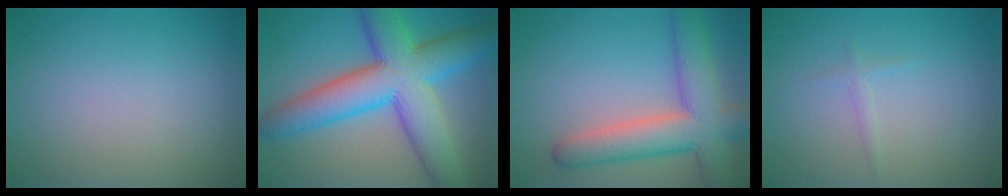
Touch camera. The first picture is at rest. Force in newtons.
{"total": 11.3, "press": 11.3, "slide": 0.2}
{"total": 7.7, "press": 7.7, "slide": 0.3}
{"total": 0.8, "press": 0.8, "slide": 0.0}